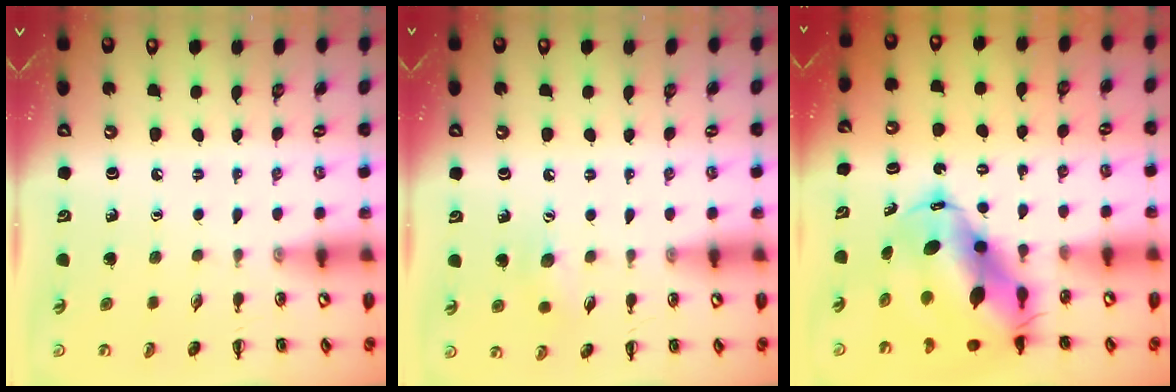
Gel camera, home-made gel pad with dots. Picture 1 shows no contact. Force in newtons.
{"total": 5.4, "press": 5.3, "slide": 1.0}
{"total": 12.7, "press": 12.3, "slide": 3.4}